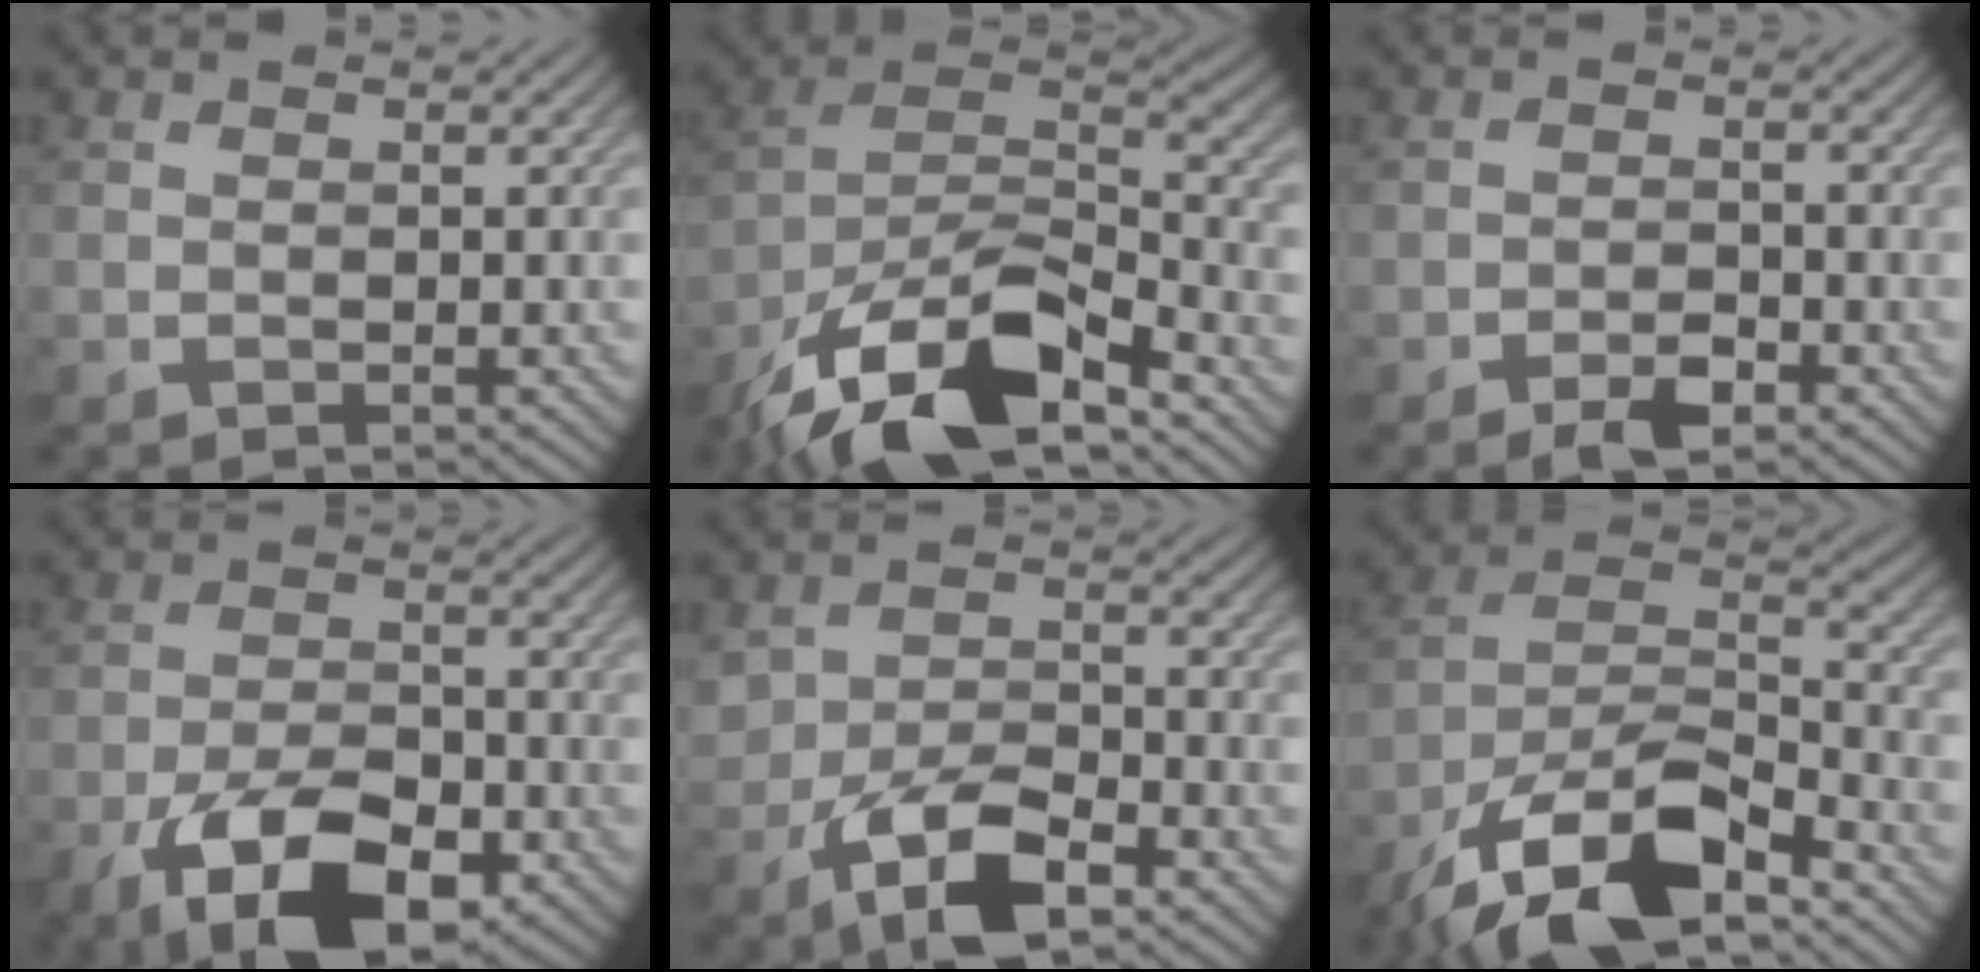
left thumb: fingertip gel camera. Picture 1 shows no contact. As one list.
[{"total": 16.0, "force": [-11.2, 5.4, 10.0], "torque": [-0.205, -0.009, -0.213]}, {"total": 2.7, "force": [-1.9, 1.0, 1.6], "torque": [-0.027, 0.002, -0.036]}, {"total": 11.9, "force": [-6.5, 5.5, 8.4], "torque": [-0.161, -0.016, -0.116]}, {"total": 7.7, "force": [-3.8, 3.9, 5.5], "torque": [-0.112, -0.006, -0.073]}, {"total": 14.4, "force": [-10.1, 4.7, 9.2], "torque": [-0.178, -0.005, -0.204]}]